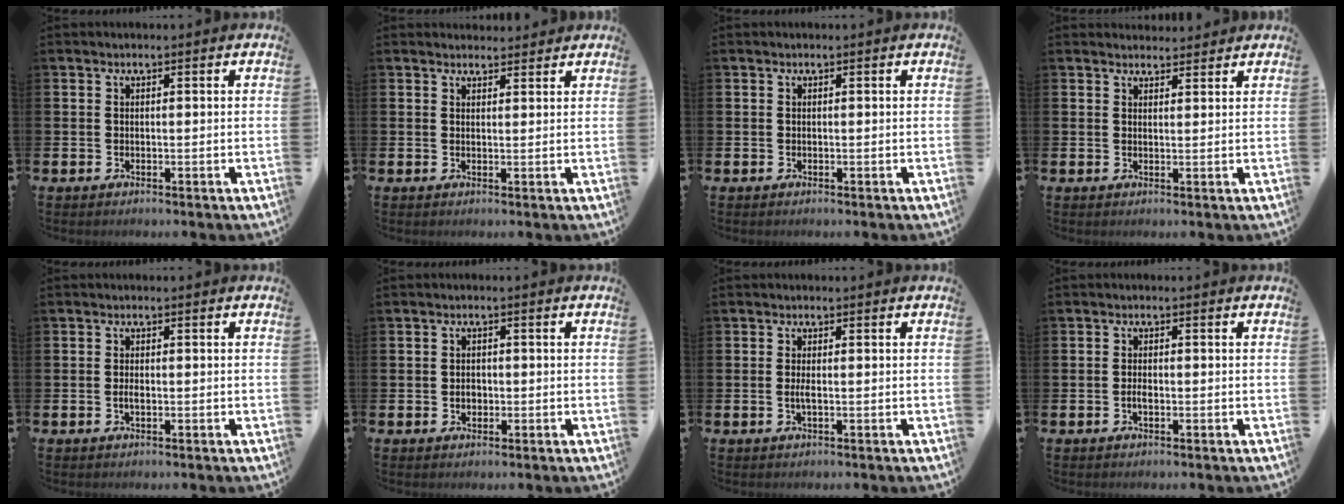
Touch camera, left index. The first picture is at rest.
{"total": 1.8, "force": [1.7, 0.5, -0.2], "torque": [0.012, -0.008, 0.029]}
{"total": 0.0}
{"total": 2.2, "force": [2.1, 0.6, -0.2], "torque": [0.012, -0.013, 0.036]}
{"total": 1.2, "force": [-0.3, 0.5, 1.0], "torque": [-0.018, 0.000, -0.006]}
{"total": 1.7, "force": [-0.3, 1.3, 0.9], "torque": [-0.009, 0.003, -0.009]}
{"total": 1.2, "force": [-0.2, 0.2, 1.2], "torque": [-0.028, 0.003, -0.003]}
{"total": 1.4, "force": [-0.4, 0.6, 1.1], "torque": [-0.020, 0.000, -0.009]}